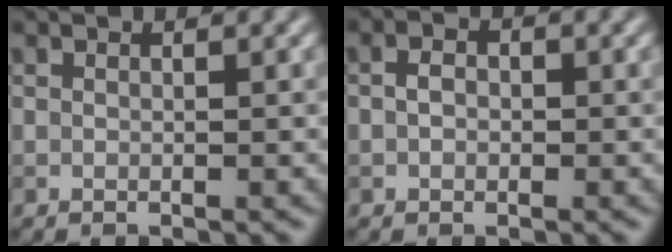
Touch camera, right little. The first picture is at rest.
{"total": 1.5, "force": [-0.1, 1.2, 1.0], "torque": [-0.019, 0.002, -0.006]}